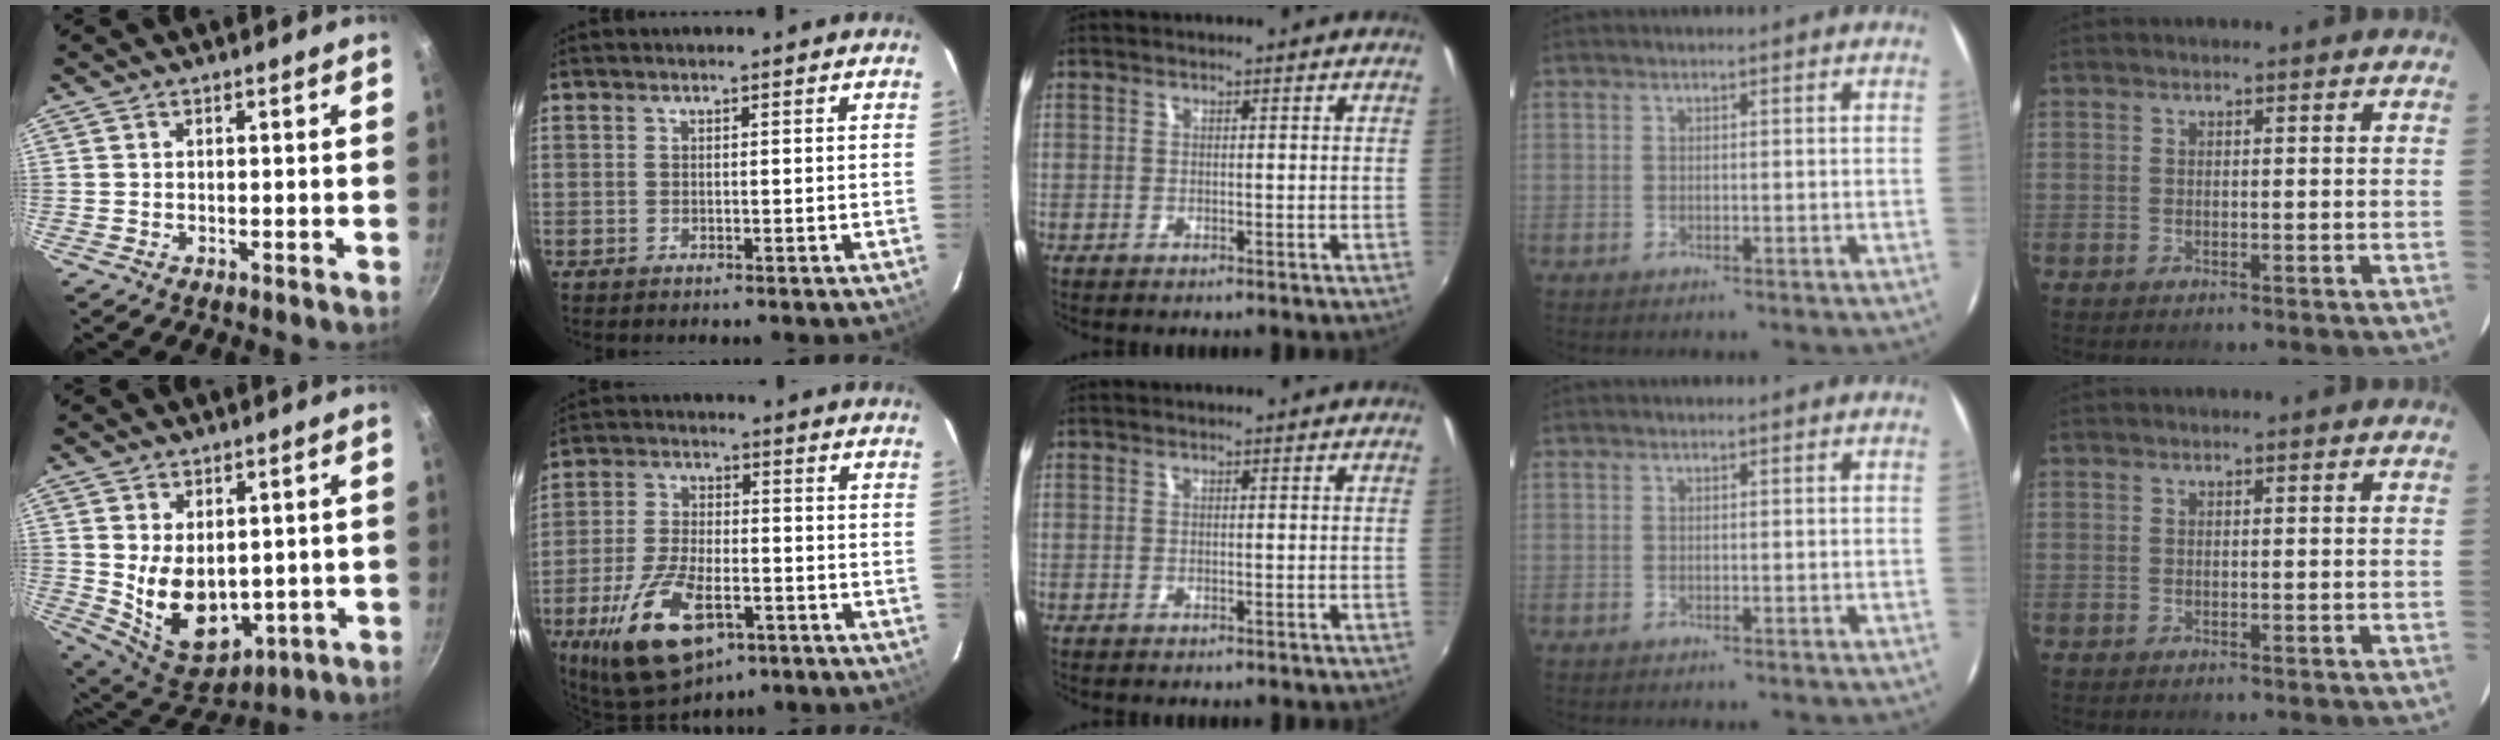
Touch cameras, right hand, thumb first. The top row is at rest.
{"thumb": {"total": 12.9, "force": [0.5, 8.6, 9.6], "torque": [-0.132, -0.032, 0.040]}, "index": {"total": 15.6, "force": [-7.6, 7.0, 11.7], "torque": [-0.249, -0.025, -0.128]}}